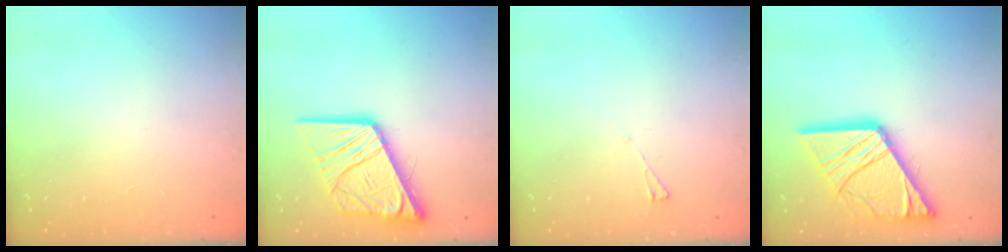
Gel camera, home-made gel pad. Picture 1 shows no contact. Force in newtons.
{"total": 17.7, "press": 17.6, "slide": 2.1}
{"total": 3.4, "press": 3.3, "slide": 0.6}
{"total": 19.0, "press": 18.9, "slide": 2.4}